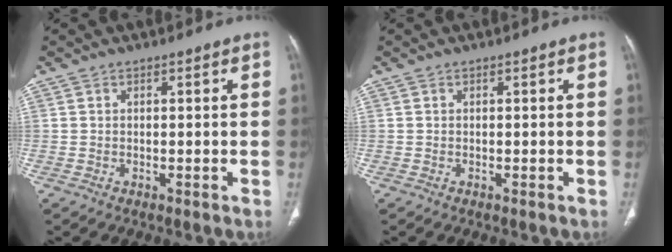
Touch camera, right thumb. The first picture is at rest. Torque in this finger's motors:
{"motor_torque": [0.10, -0.15, 0.40, -0.26, 0.05]}